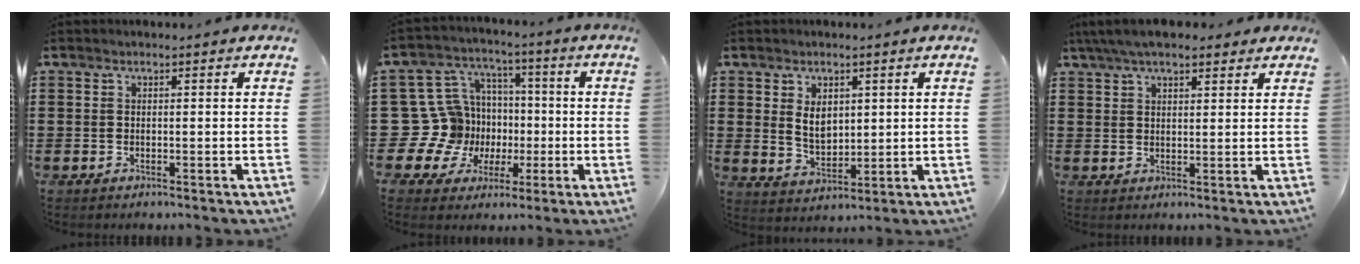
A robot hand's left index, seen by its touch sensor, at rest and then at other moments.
{"total": 14.3, "force": [-1.7, 13.5, 4.4], "torque": [-0.164, 0.004, -0.003]}
{"total": 4.2, "force": [1.7, 2.7, 2.7], "torque": [-0.045, 0.000, 0.027]}
{"total": 5.5, "force": [4.3, 1.7, 3.0], "torque": [-0.070, 0.001, 0.080]}